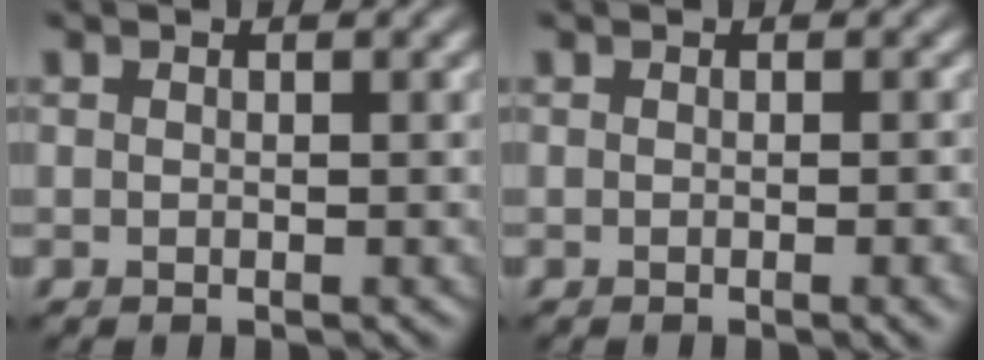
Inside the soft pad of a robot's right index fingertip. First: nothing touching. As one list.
[{"total": 2.3, "force": [-0.5, 0.7, 2.2], "torque": [-0.018, -0.002, -0.007]}]